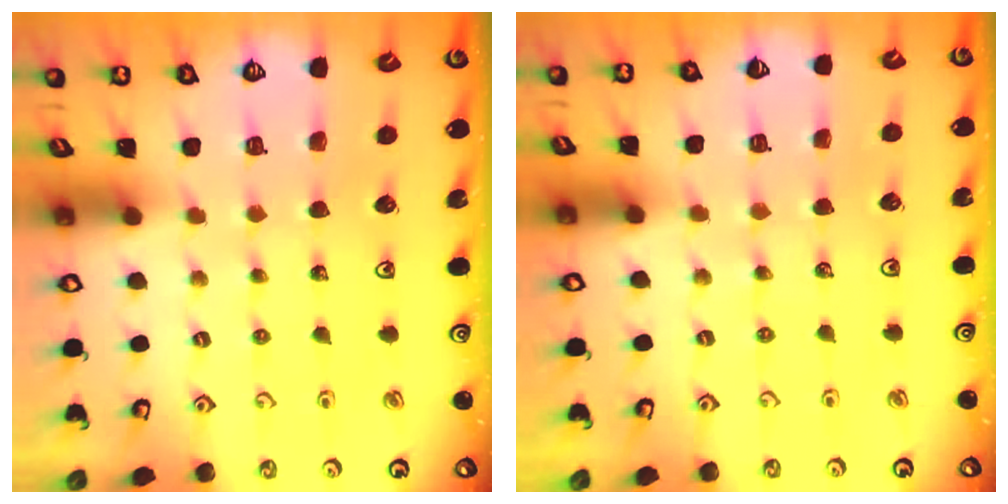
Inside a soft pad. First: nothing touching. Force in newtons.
{"total": 2.1, "press": 2.1, "slide": 0.4}